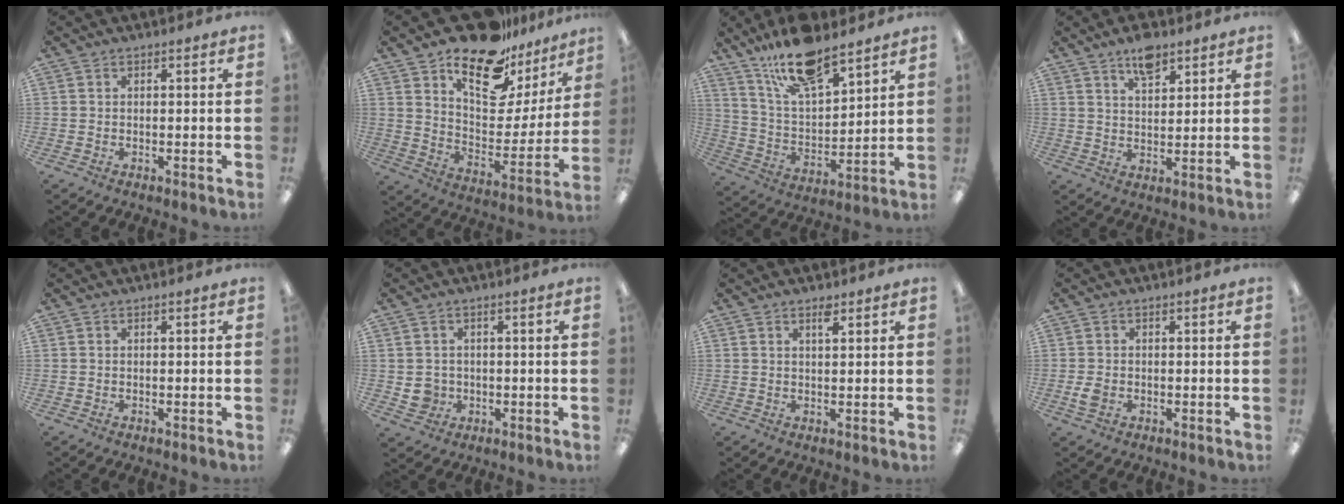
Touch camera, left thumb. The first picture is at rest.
{"total": 18.9, "force": [14.2, 8.6, 8.9], "torque": [-0.145, -0.106, 0.247]}
{"total": 16.3, "force": [12.8, 5.5, 8.4], "torque": [-0.159, -0.065, 0.226]}
{"total": 7.1, "force": [5.2, 2.9, 3.8], "torque": [-0.054, -0.028, 0.089]}
{"total": 0.0}
{"total": 3.5, "force": [-0.1, 3.5, 0.7], "torque": [-0.008, 0.003, 0.000]}
{"total": 2.4, "force": [1.8, 0.7, 1.5], "torque": [-0.026, -0.003, 0.030]}
{"total": 2.7, "force": [-0.7, 1.9, 1.8], "torque": [-0.043, -0.002, -0.014]}